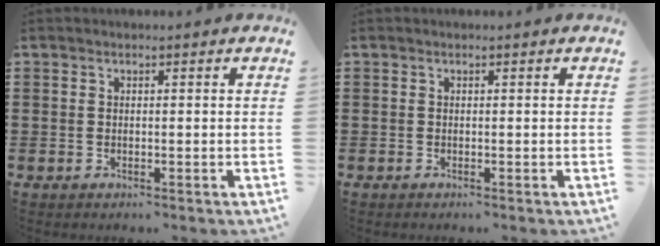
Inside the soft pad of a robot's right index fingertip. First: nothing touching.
{"total": 0.0}